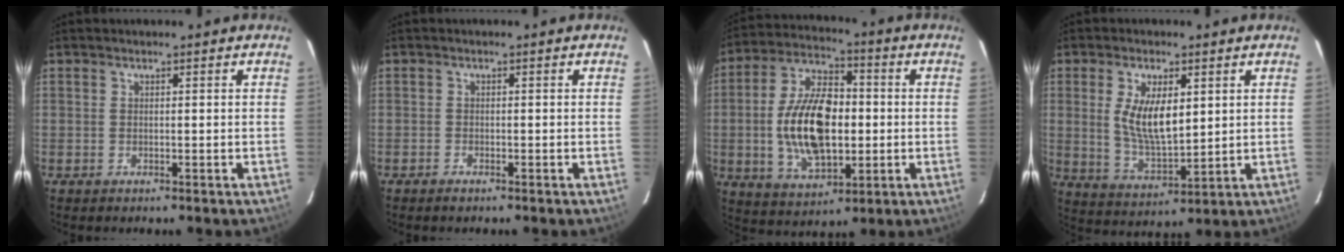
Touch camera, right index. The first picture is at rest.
{"total": 1.0, "force": [-0.8, 0.3, 0.3], "torque": [-0.009, -0.001, -0.019]}
{"total": 17.1, "force": [-1.4, 9.3, 14.3], "torque": [-0.276, 0.013, -0.017]}
{"total": 9.8, "force": [2.3, 4.2, 8.6], "torque": [-0.168, -0.005, 0.053]}